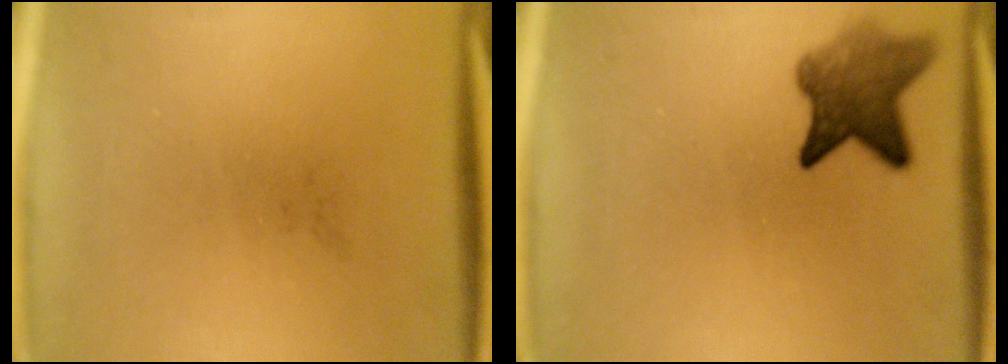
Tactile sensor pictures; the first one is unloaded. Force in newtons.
{"total": 6.2}